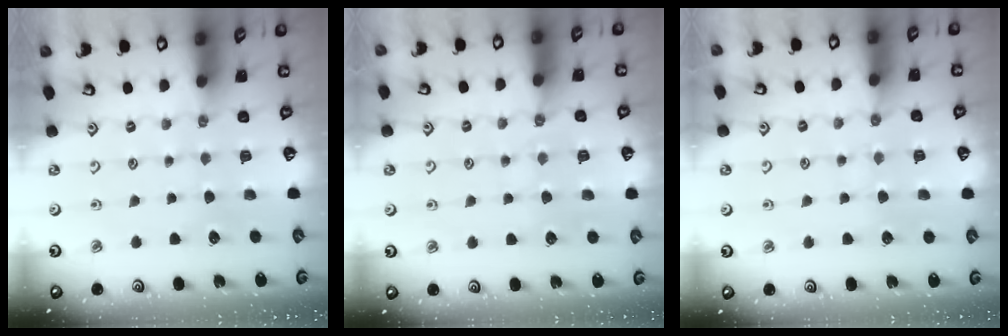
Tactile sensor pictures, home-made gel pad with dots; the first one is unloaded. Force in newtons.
{"total": 4.8, "press": 4.7, "slide": 0.7}
{"total": 5.0, "press": 5.0, "slide": 0.5}